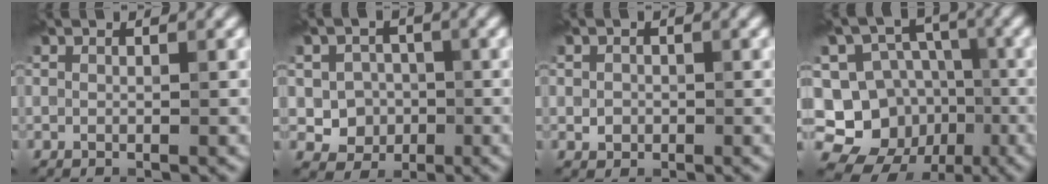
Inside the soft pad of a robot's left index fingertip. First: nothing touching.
{"total": 3.3, "force": [-0.5, 3.0, 1.3], "torque": [-0.011, -0.001, -0.014]}
{"total": 1.1, "force": [-0.1, 1.0, 0.4], "torque": [-0.003, -0.003, -0.004]}
{"total": 13.3, "force": [-4.5, 12.0, 3.8], "torque": [-0.075, 0.003, -0.072]}